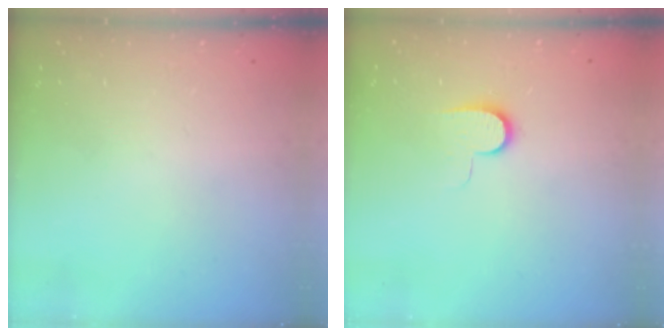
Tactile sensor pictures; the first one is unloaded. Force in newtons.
{"total": 7.1, "press": 7.1, "slide": 0.7}